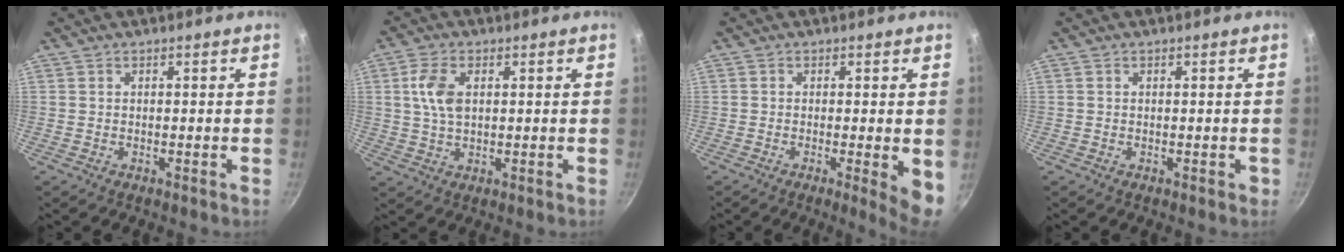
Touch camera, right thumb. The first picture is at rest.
{"total": 6.6, "force": [1.4, 3.9, 5.1], "torque": [-0.096, 0.003, 0.025]}
{"total": 5.6, "force": [-0.7, 1.0, 5.5], "torque": [-0.065, -0.011, -0.009]}
{"total": 0.7, "force": [-0.1, 0.6, 0.4], "torque": [0.001, 0.002, -0.001]}